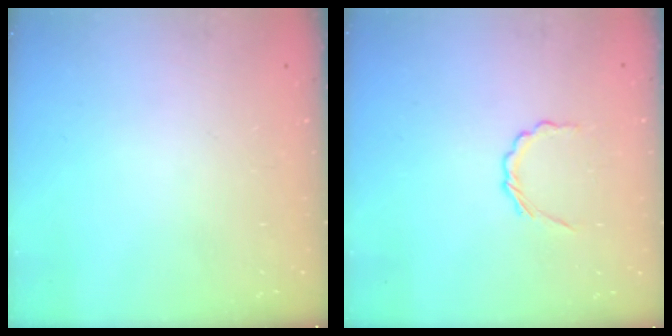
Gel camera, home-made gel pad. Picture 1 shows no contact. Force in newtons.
{"total": 2.6, "press": 2.4, "slide": 1.0}